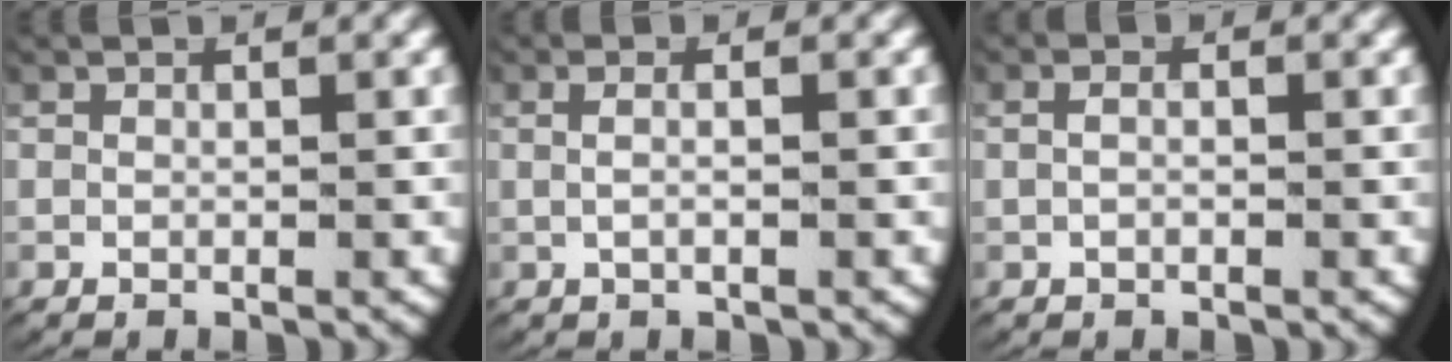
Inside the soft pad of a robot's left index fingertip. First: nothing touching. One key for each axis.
{"total": 1.6, "fx": -0.2, "fy": 0.3, "fz": 1.5, "tx": -0.035, "ty": -0.003, "tz": -0.002}
{"total": 1.0, "fx": -0.2, "fy": 0.4, "fz": 0.9, "tx": -0.020, "ty": -0.001, "tz": -0.003}